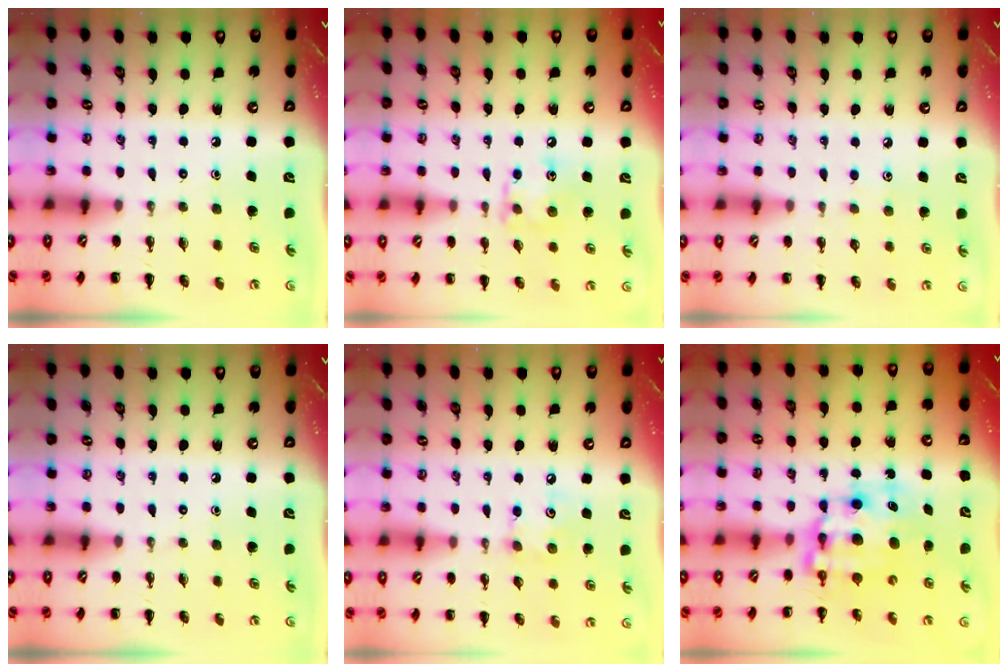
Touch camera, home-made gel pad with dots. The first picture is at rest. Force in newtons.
{"total": 9.5, "press": 9.5, "slide": 0.7}
{"total": 3.5, "press": 3.4, "slide": 0.9}
{"total": 0.0}
{"total": 5.2, "press": 5.2, "slide": 0.8}
{"total": 9.7, "press": 9.4, "slide": 2.6}